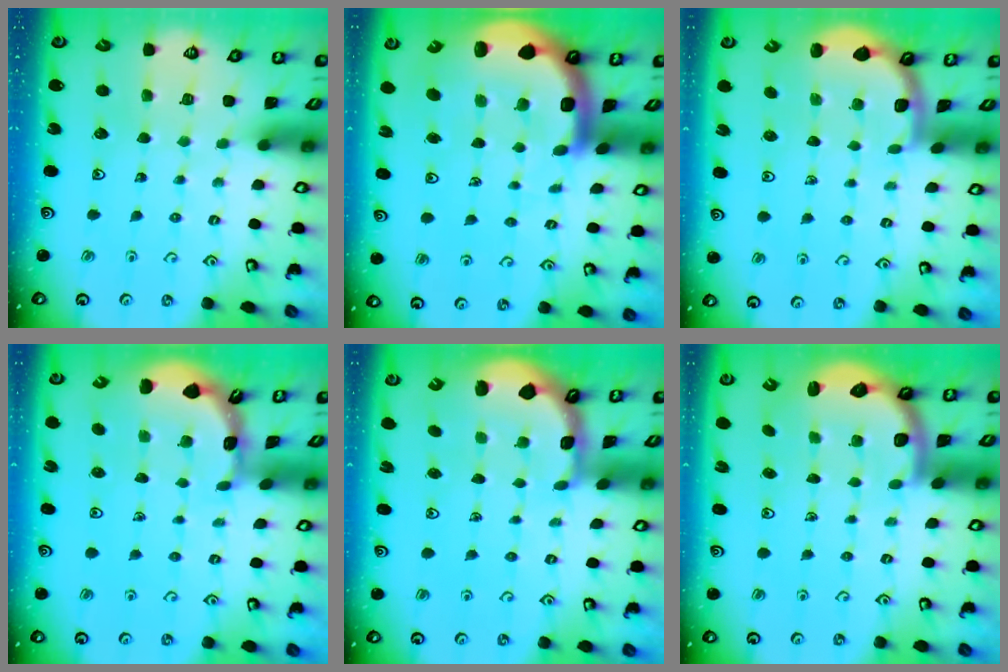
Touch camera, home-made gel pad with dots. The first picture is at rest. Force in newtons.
{"total": 10.8, "press": 10.6, "slide": 2.1}
{"total": 1.8, "press": 1.7, "slide": 0.0}
{"total": 1.8, "press": 1.8, "slide": 0.1}
{"total": 1.8, "press": 1.8, "slide": 0.3}
{"total": 2.8, "press": 2.2, "slide": 1.8}